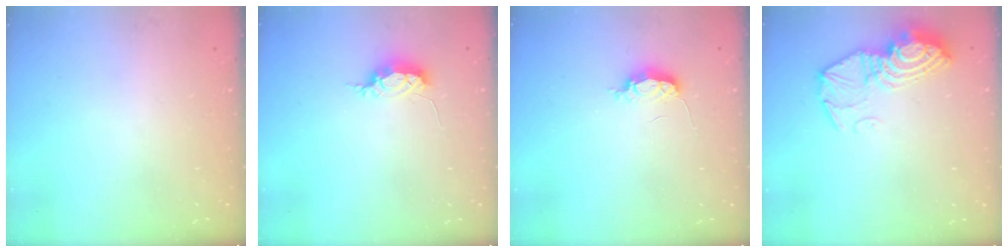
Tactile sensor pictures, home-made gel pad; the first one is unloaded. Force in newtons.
{"total": 4.8, "press": 4.7, "slide": 0.9}
{"total": 4.5, "press": 4.4, "slide": 0.6}
{"total": 12.5, "press": 12.4, "slide": 1.2}